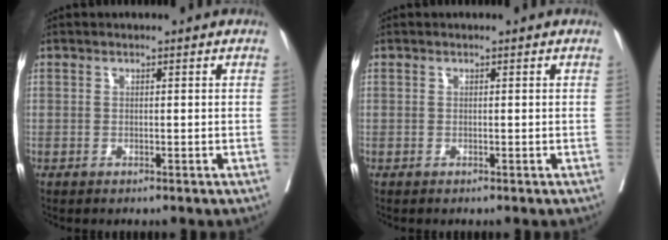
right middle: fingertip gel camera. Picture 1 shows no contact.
{"total": 0.0}